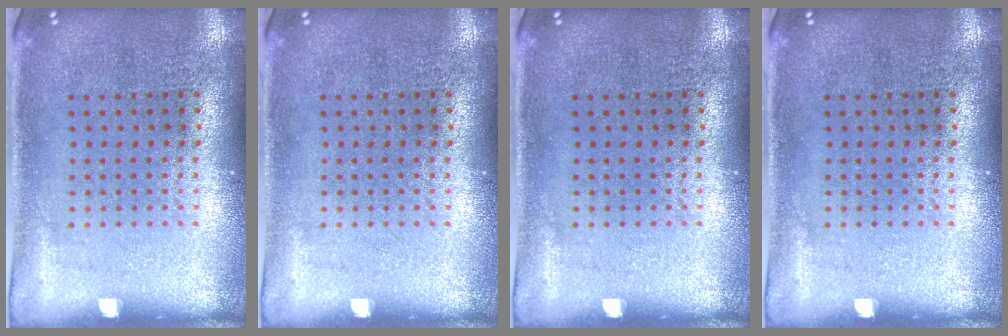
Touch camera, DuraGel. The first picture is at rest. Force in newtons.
{"total": 0.0}
{"total": 0.0}
{"total": 0.0}